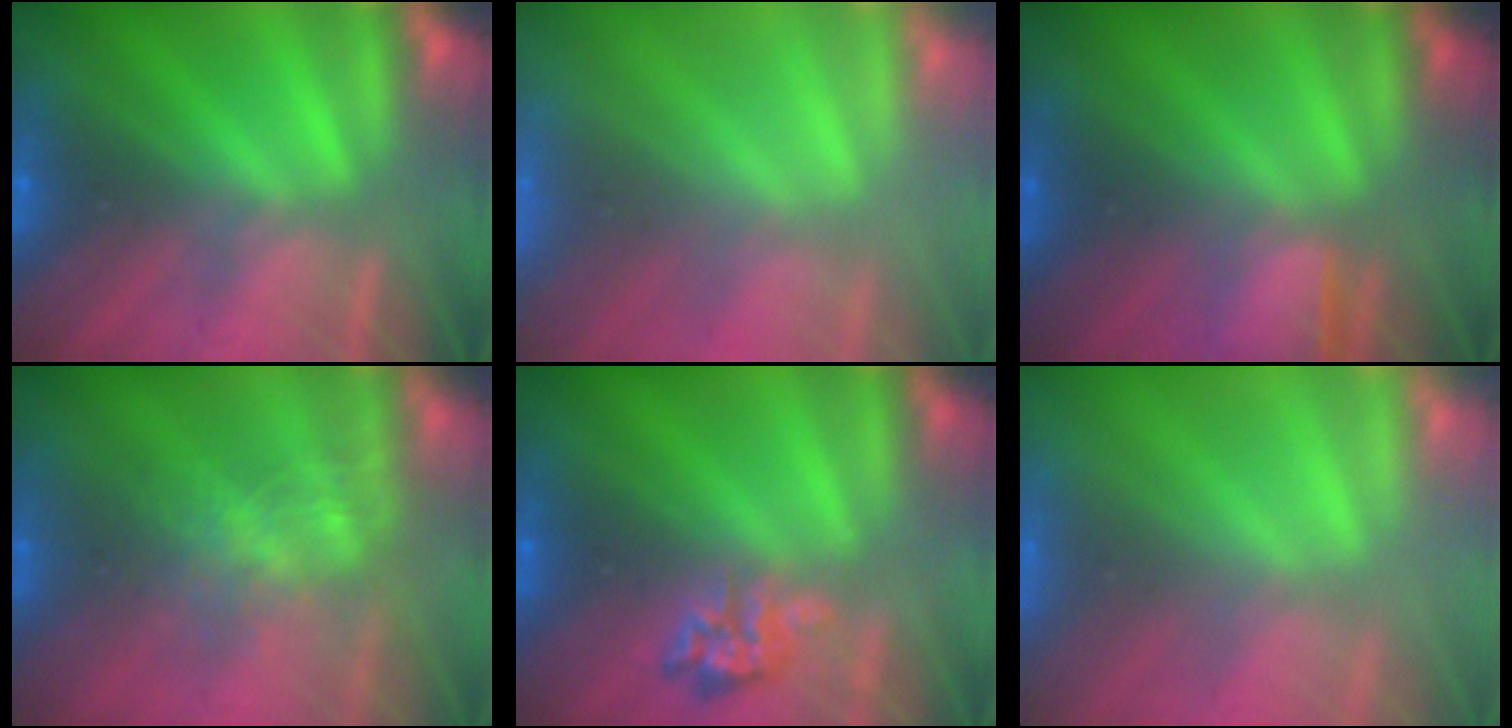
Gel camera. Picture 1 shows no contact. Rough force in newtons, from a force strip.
{"total": 8.6}
{"total": 1.3}
{"total": 4.2}
{"total": 2.4}
{"total": 7.5}